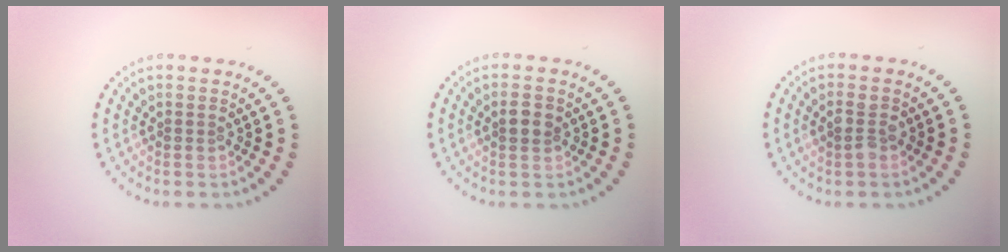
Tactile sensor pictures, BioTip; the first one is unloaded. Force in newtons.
{"total": 1.7, "press": 1.7, "slide": 0.5}
{"total": 2.0, "press": 1.9, "slide": 0.2}